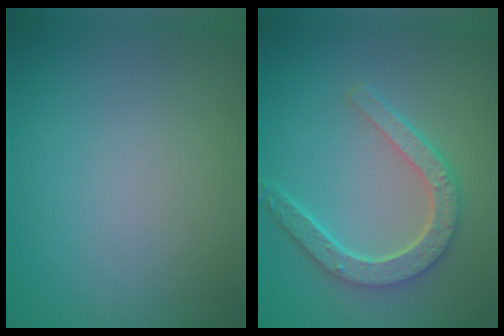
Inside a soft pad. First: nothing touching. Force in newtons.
{"total": 5.0, "press": 4.0, "slide": 3.1}